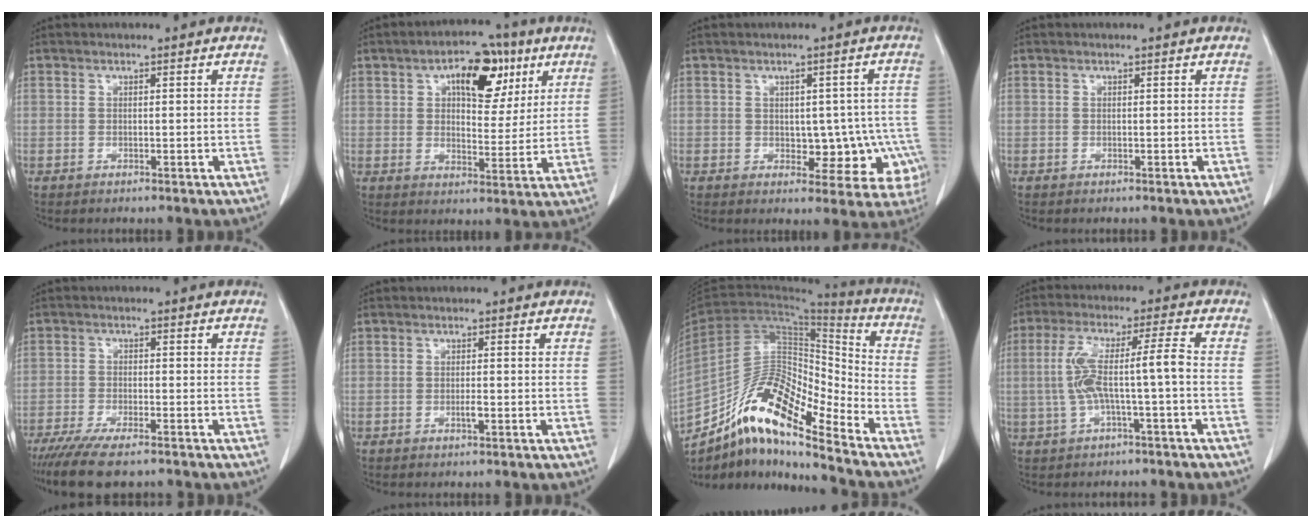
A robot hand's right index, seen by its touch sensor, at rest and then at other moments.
{"total": 11.2, "force": [5.1, 5.5, 8.2], "torque": [-0.115, 0.023, 0.079]}
{"total": 8.9, "force": [-1.5, 5.4, 6.9], "torque": [-0.057, 0.020, -0.007]}
{"total": 0.0}
{"total": 9.4, "force": [-7.4, 2.2, 5.4], "torque": [-0.082, -0.017, -0.120]}
{"total": 1.3, "force": [-0.5, 0.2, 1.2], "torque": [-0.022, 0.000, -0.008]}
{"total": 15.9, "force": [-11.9, 3.1, 10.0], "torque": [-0.178, 0.033, -0.211]}
{"total": 8.3, "force": [-1.1, 0.3, 8.2], "torque": [-0.165, 0.028, -0.020]}